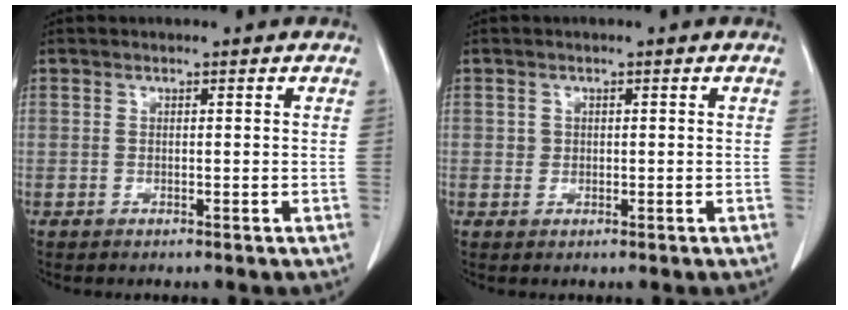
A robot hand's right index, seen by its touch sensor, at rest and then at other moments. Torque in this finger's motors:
{"motor_torque": [-0.03, 0.02, 0.01, 0.01]}